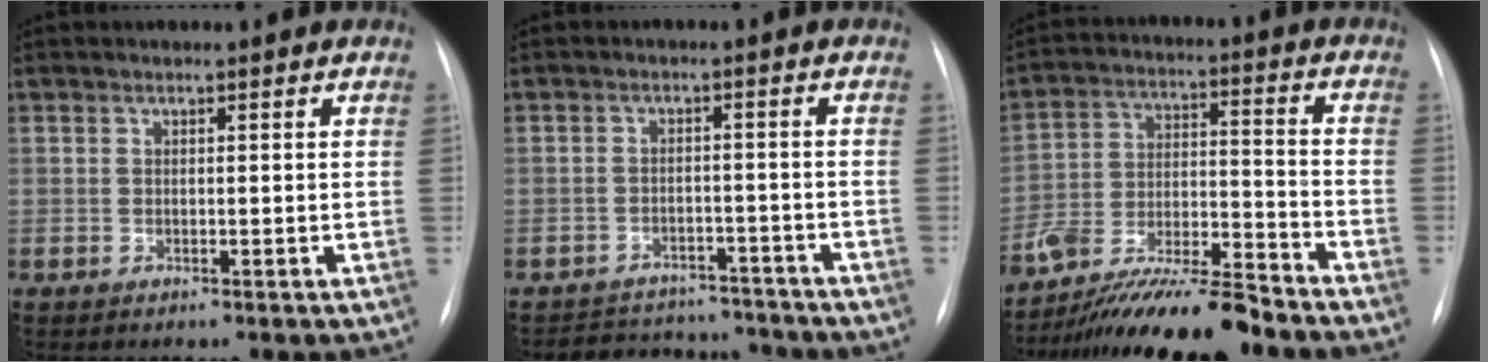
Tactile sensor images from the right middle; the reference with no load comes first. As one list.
[{"total": 9.8, "force": [-9.2, 3.2, 0.9], "torque": [-0.012, 0.015, -0.120]}, {"total": 15.4, "force": [-13.6, 0.8, 7.3], "torque": [-0.130, -0.004, -0.242]}]